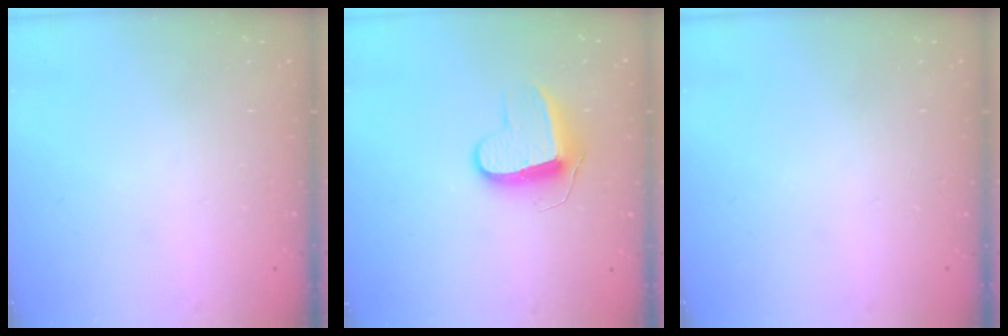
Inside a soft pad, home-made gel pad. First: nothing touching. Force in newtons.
{"total": 10.6, "press": 10.6, "slide": 0.2}
{"total": 0.0}